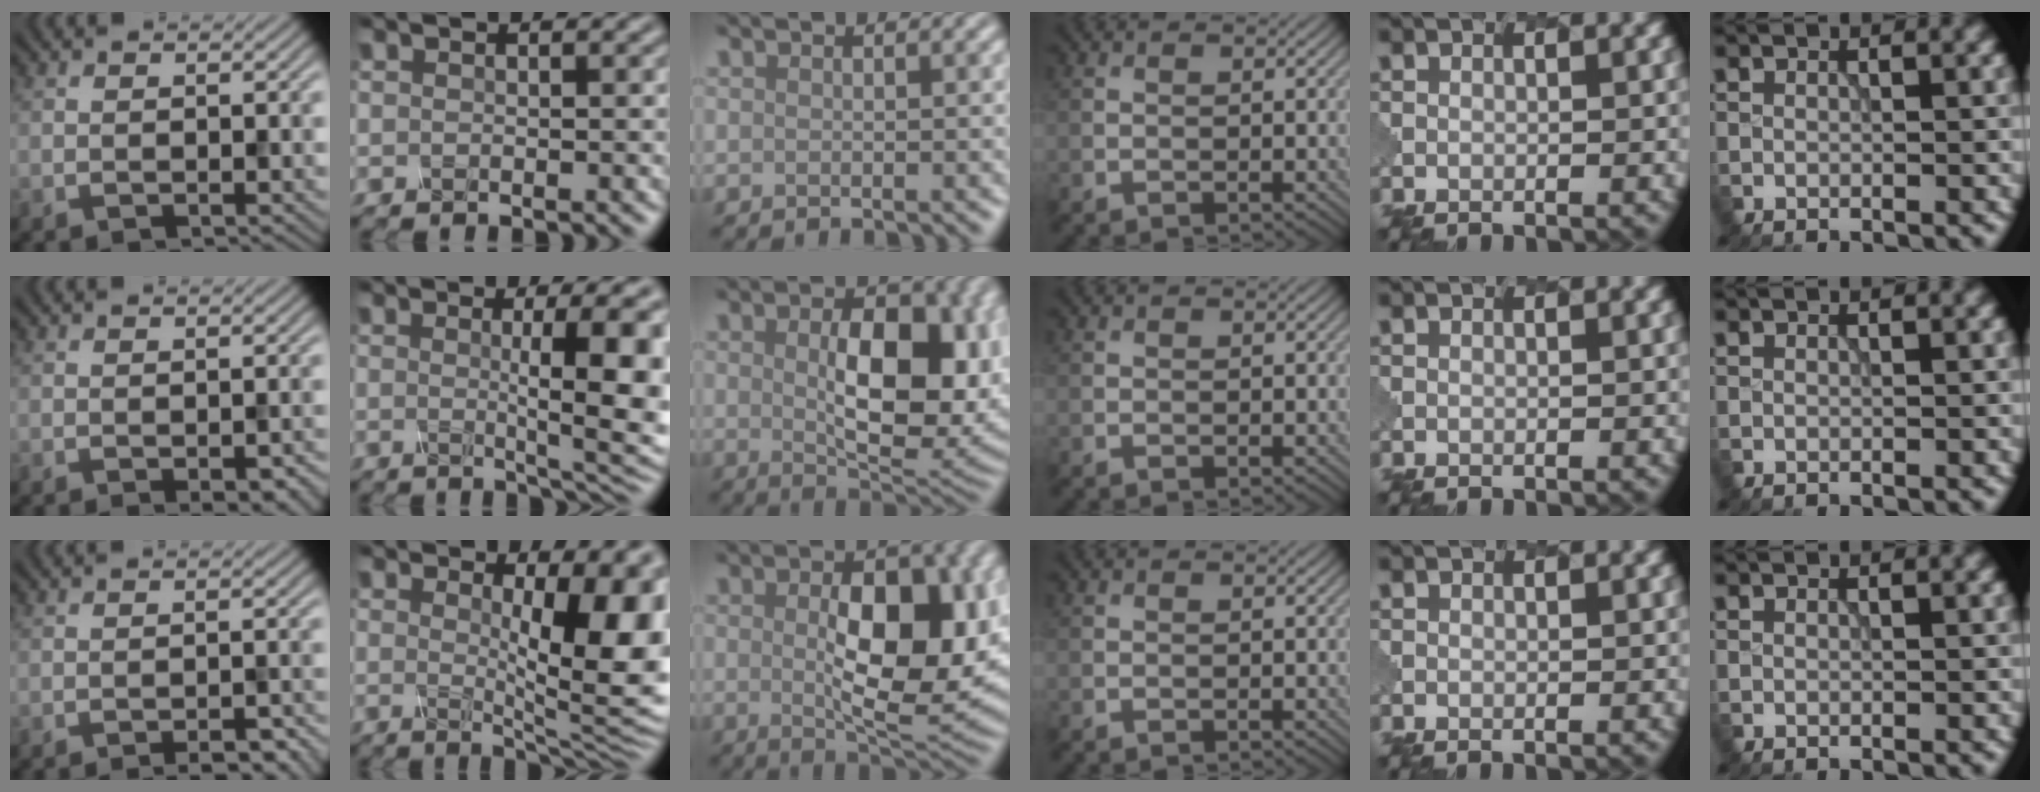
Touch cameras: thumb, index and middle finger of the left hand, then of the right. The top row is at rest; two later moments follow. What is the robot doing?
{"motion": "screw", "object": "spray bottle"}